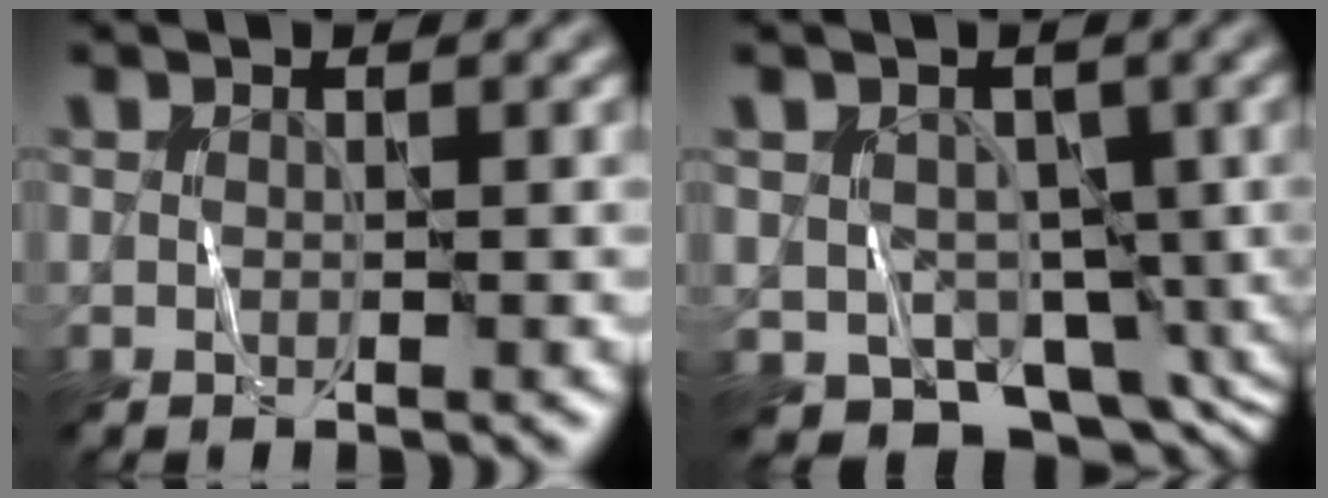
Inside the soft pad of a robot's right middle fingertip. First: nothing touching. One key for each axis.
{"total": 7.2, "fx": -2.6, "fy": 5.4, "fz": 3.9, "tx": -0.044, "ty": -0.023, "tz": -0.041}